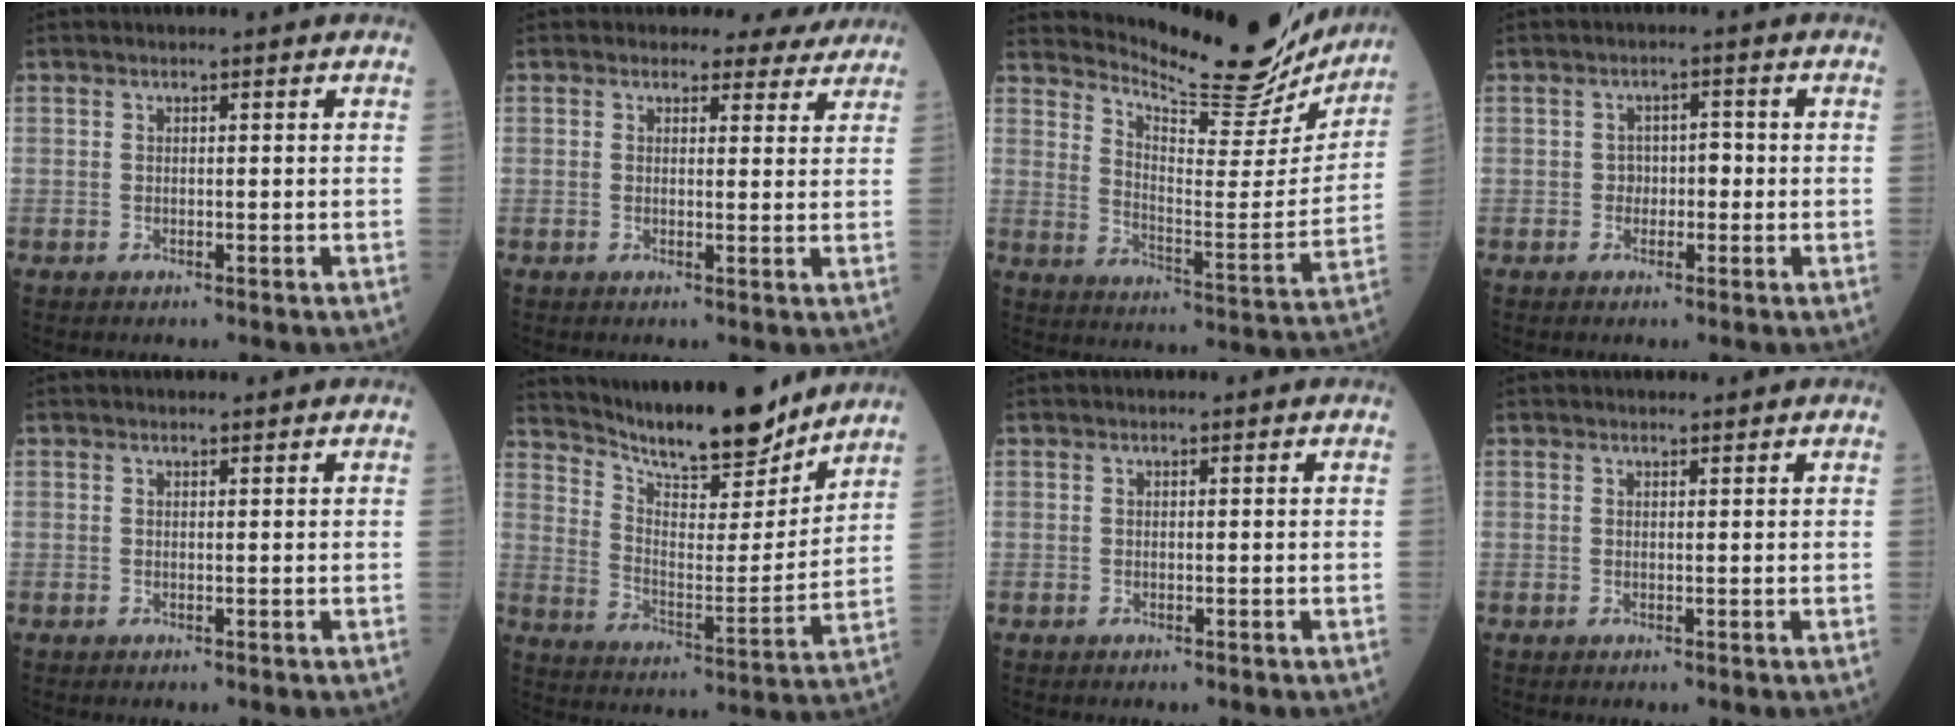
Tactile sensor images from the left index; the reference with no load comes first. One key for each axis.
{"total": 5.1, "fx": 4.6, "fy": 2.2, "fz": 0.2, "tx": 0.011, "ty": -0.001, "tz": 0.038}
{"total": 19.2, "fx": 18.0, "fy": 2.8, "fz": 5.8, "tx": -0.094, "ty": -0.060, "tz": 0.243}
{"total": 2.3, "fx": -0.5, "fy": 1.6, "fz": 1.6, "tx": -0.015, "ty": 0.010, "tz": -0.010}
{"total": 0.5, "fx": 0.5, "fy": 0.1, "fz": 0.1, "tx": -0.008, "ty": -0.001, "tz": 0.007}
{"total": 16.9, "fx": 15.4, "fy": 2.5, "fz": 6.5, "tx": -0.120, "ty": -0.017, "tz": 0.244}
{"total": 0.0}
{"total": 0.9, "fx": 0.9, "fy": 0.1, "fz": 0.1, "tx": -0.009, "ty": 0.000, "tz": 0.013}